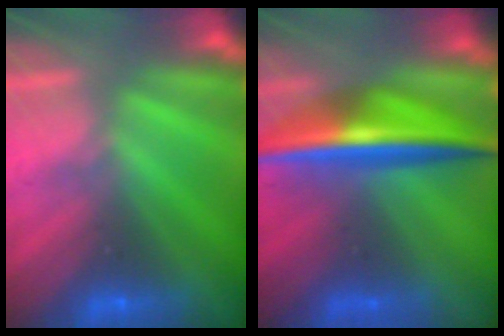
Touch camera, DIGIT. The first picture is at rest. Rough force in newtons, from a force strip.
{"total": 7.8}